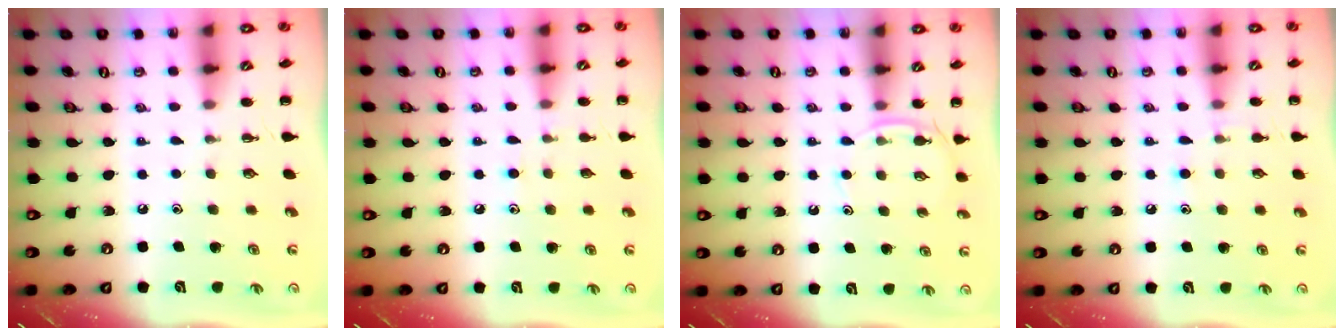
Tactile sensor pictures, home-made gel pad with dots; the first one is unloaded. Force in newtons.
{"total": 5.8, "press": 5.6, "slide": 1.7}
{"total": 4.9, "press": 4.8, "slide": 1.2}
{"total": 7.0, "press": 6.6, "slide": 2.4}